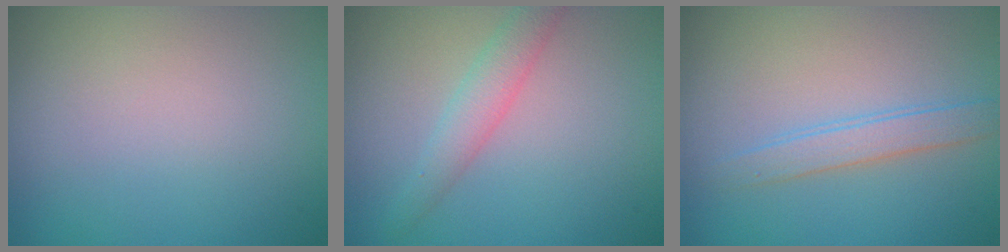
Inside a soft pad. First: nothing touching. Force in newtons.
{"total": 2.4, "press": 2.4, "slide": 0.0}
{"total": 2.1, "press": 2.1, "slide": 0.1}